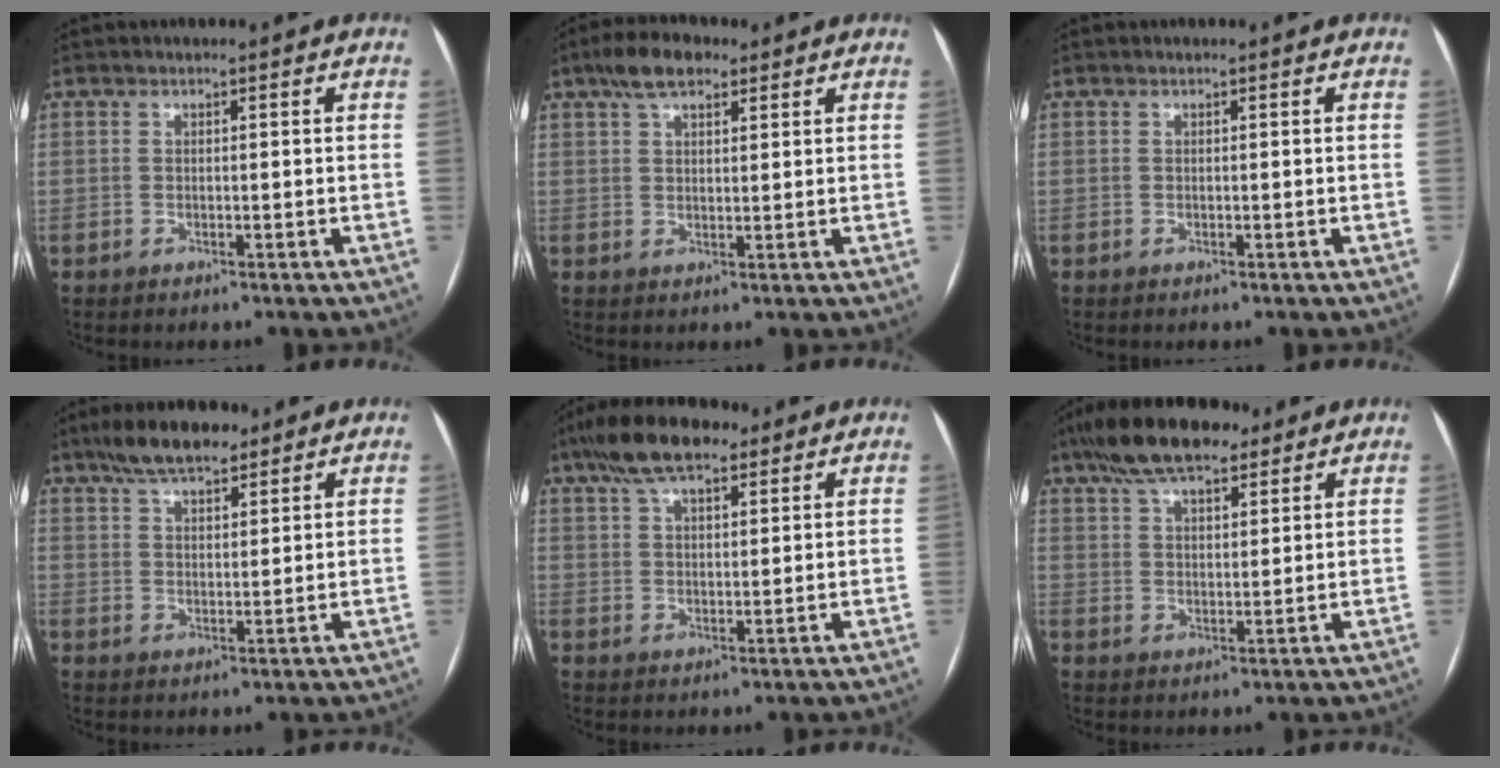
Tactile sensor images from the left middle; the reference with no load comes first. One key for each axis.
{"total": 6.0, "fx": 3.9, "fy": 2.5, "fz": 3.8, "tx": -0.071, "ty": 0.021, "tz": 0.068}
{"total": 0.0}
{"total": 8.2, "fx": 6.3, "fy": 2.6, "fz": 4.6, "tx": -0.085, "ty": 0.016, "tz": 0.109}
{"total": 10.1, "fx": 7.0, "fy": 3.5, "fz": 6.4, "tx": -0.123, "ty": 0.028, "tz": 0.123}
{"total": 12.3, "fx": 9.0, "fy": 4.1, "fz": 7.3, "tx": -0.141, "ty": 0.035, "tz": 0.157}